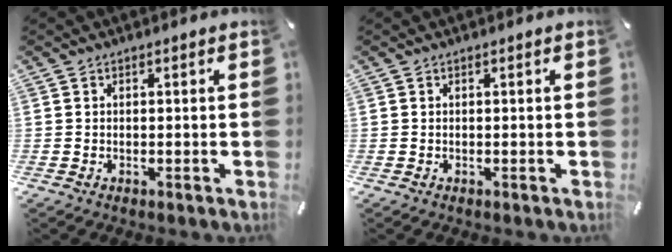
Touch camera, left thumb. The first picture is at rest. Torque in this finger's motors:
{"motor_torque": [-0.03, -0.02, 0.03, -0.03, 0.00]}